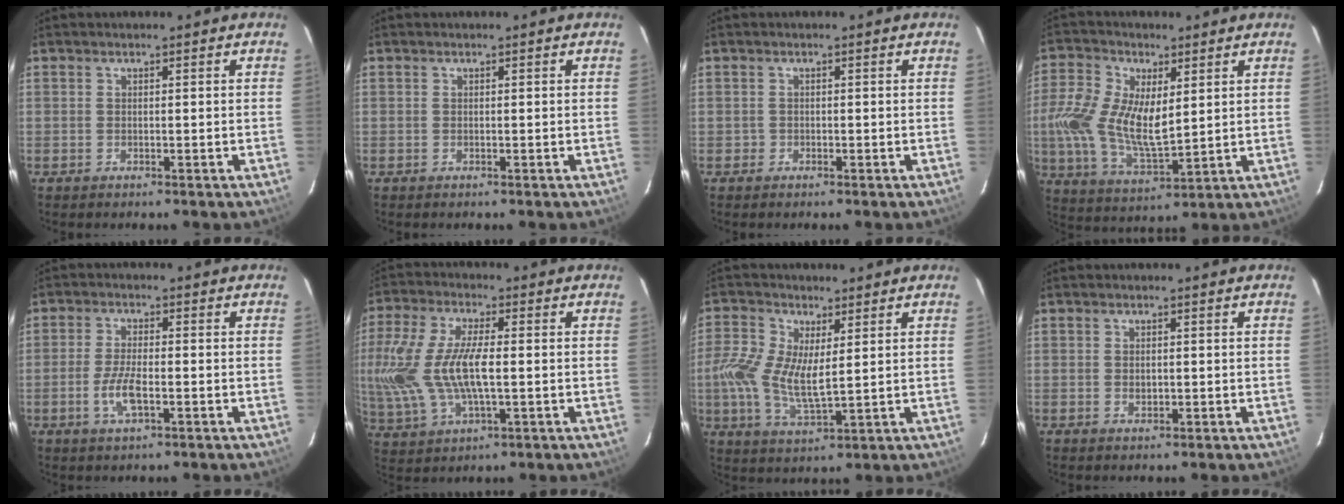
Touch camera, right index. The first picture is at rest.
{"total": 0.0}
{"total": 1.0, "force": [-0.4, 0.9, -0.1], "torque": [0.002, 0.003, -0.007]}
{"total": 13.9, "force": [1.8, 7.0, 11.9], "torque": [-0.254, 0.000, 0.039]}
{"total": 5.6, "force": [-1.9, 1.9, 4.9], "torque": [-0.106, -0.004, -0.038]}
{"total": 16.6, "force": [-0.4, 7.2, 15.0], "torque": [-0.324, -0.002, 0.000]}
{"total": 9.6, "force": [0.9, 4.3, 8.5], "torque": [-0.189, -0.001, 0.015]}
{"total": 1.4, "force": [-0.2, 1.1, 0.9], "torque": [-0.013, 0.000, -0.001]}